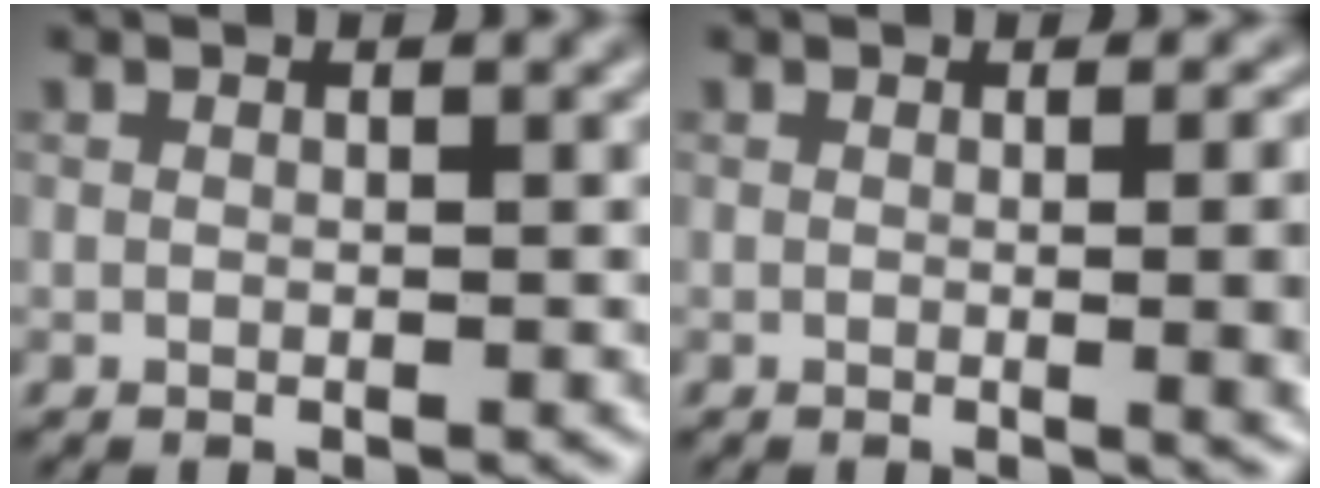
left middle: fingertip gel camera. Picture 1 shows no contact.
{"total": 7.5, "force": [0.2, 3.4, 6.7], "torque": [-0.024, 0.023, 0.011]}